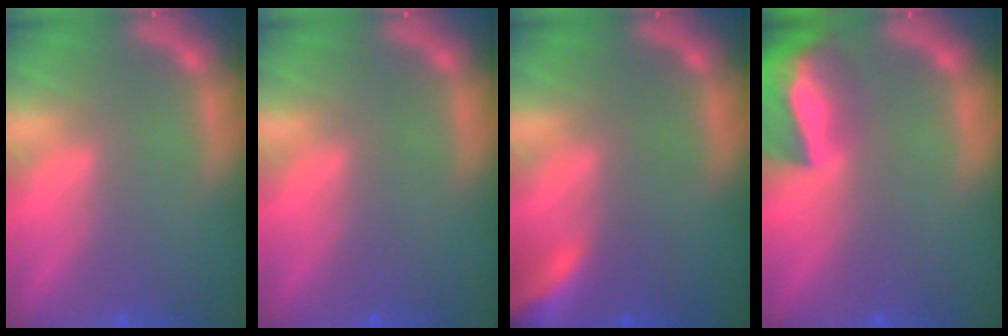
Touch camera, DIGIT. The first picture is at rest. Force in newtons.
{"total": 0.0}
{"total": 6.9}
{"total": 9.0}